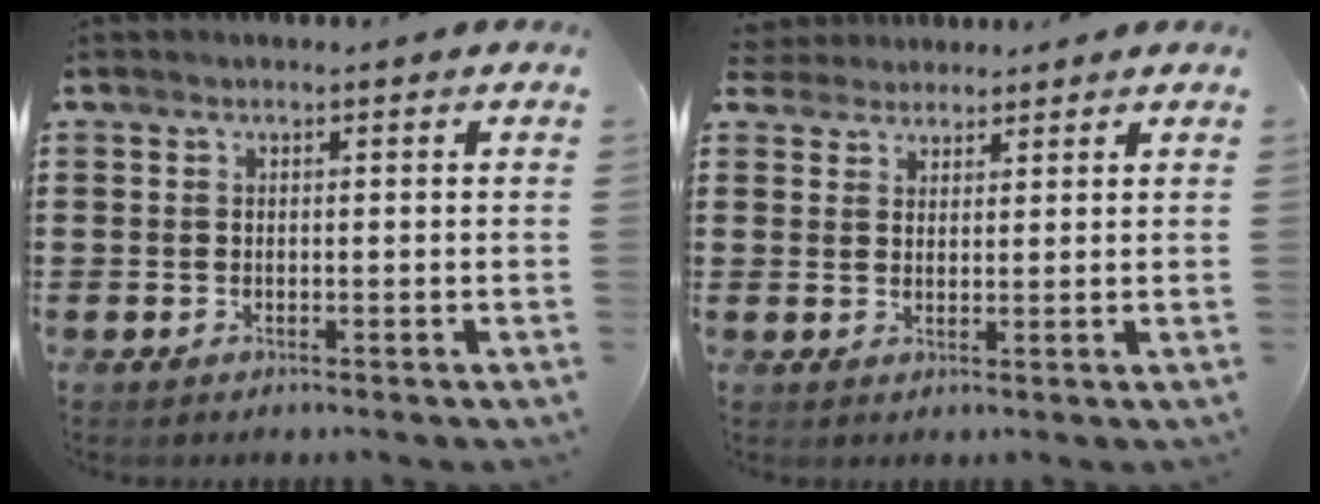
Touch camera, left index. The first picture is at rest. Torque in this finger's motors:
{"motor_torque": [0.46, -1.68, 0.12, 0.02]}